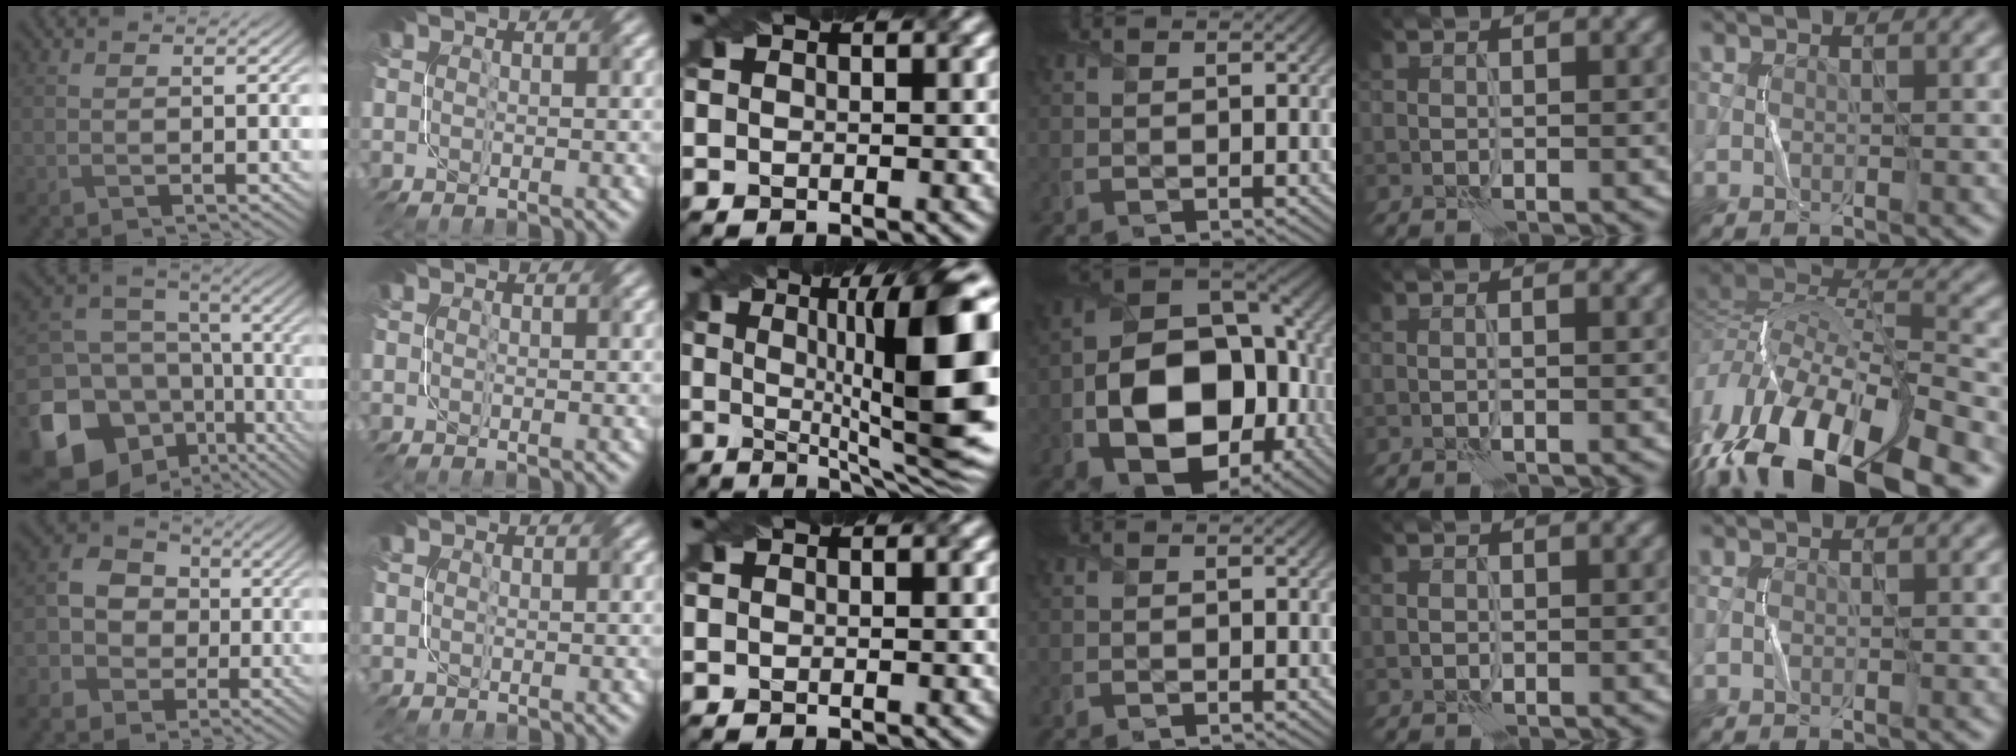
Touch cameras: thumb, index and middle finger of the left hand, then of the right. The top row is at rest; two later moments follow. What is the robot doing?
{"motion": "fold", "object": "netting"}